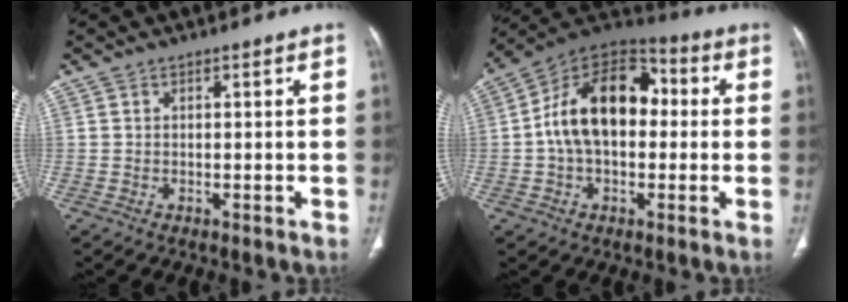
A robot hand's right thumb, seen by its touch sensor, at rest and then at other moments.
{"total": 17.6, "force": [0.9, 11.2, 13.5], "torque": [-0.206, 0.043, 0.005]}